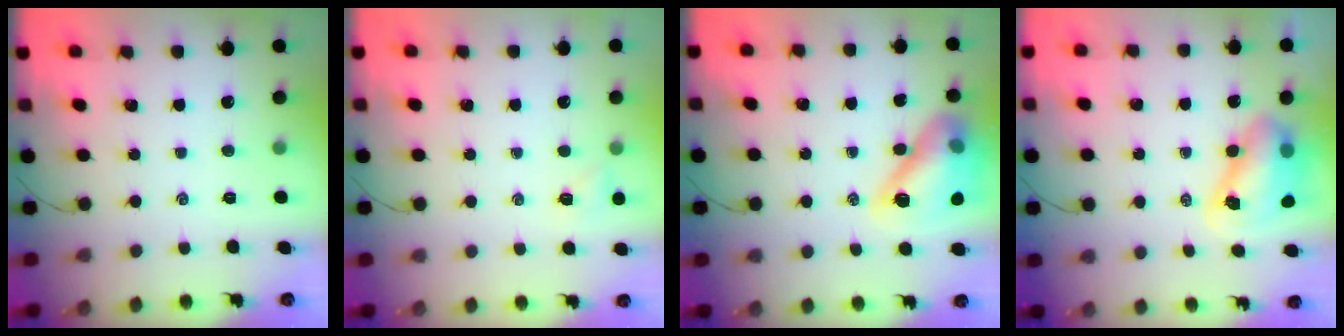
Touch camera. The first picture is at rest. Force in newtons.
{"total": 4.4, "press": 4.2, "slide": 1.2}
{"total": 15.4, "press": 15.1, "slide": 2.9}
{"total": 8.8, "press": 8.5, "slide": 2.2}